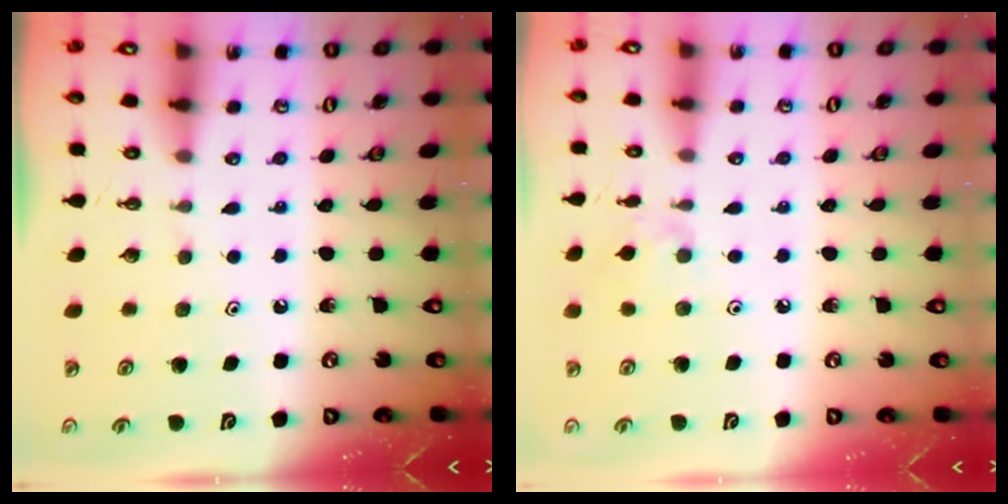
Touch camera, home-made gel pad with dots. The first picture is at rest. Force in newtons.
{"total": 2.6, "press": 2.6, "slide": 0.5}